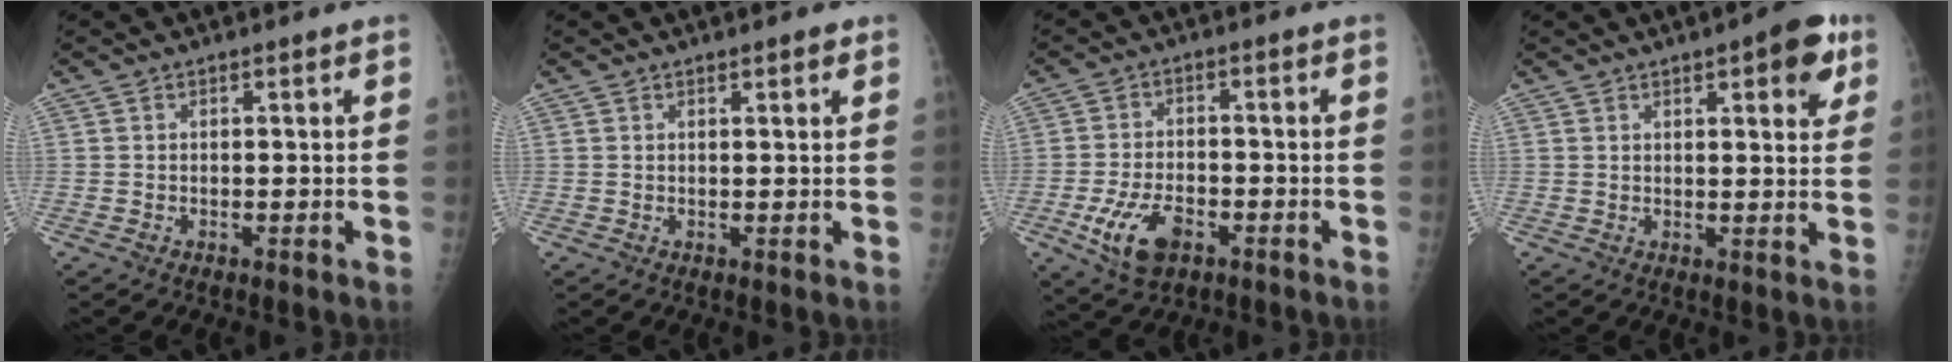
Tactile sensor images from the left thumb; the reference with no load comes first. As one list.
[{"total": 1.5, "force": [0.9, 0.3, 1.1], "torque": [-0.016, -0.002, 0.012]}, {"total": 8.9, "force": [-3.9, 4.9, 6.3], "torque": [-0.119, 0.014, -0.064]}, {"total": 8.1, "force": [3.9, 2.7, 6.5], "torque": [-0.061, -0.010, 0.043]}]